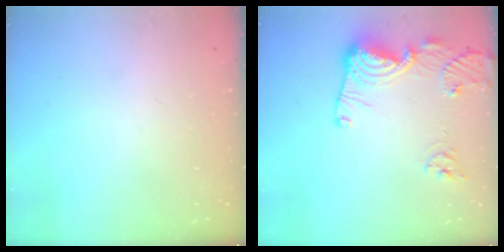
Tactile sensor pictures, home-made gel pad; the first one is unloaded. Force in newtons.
{"total": 15.3, "press": 15.2, "slide": 1.7}